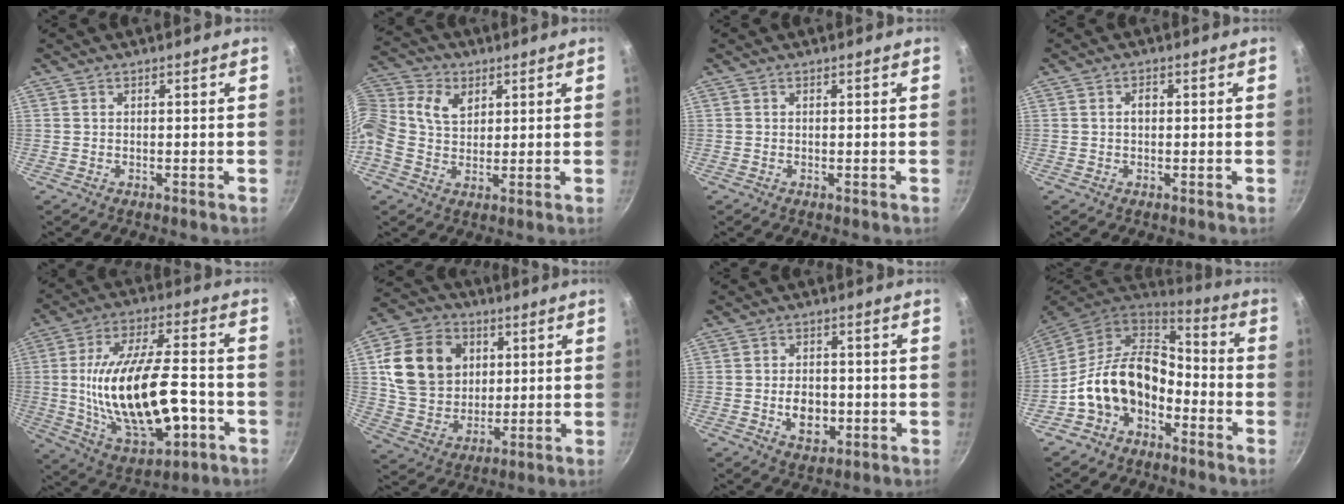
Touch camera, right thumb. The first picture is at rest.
{"total": 13.1, "force": [3.4, 9.9, 7.8], "torque": [-0.166, 0.021, 0.050]}
{"total": 0.0}
{"total": 1.7, "force": [0.1, 1.1, 1.3], "torque": [-0.018, 0.005, 0.001]}
{"total": 23.4, "force": [-4.0, 11.0, 20.3], "torque": [-0.353, 0.028, -0.045]}
{"total": 16.9, "force": [4.1, 13.6, 9.1], "torque": [-0.149, -0.005, 0.078]}
{"total": 6.7, "force": [-1.3, 4.6, 4.7], "torque": [-0.056, 0.006, -0.017]}
{"total": 15.4, "force": [-4.7, 10.8, 10.0], "torque": [-0.155, 0.060, -0.094]}